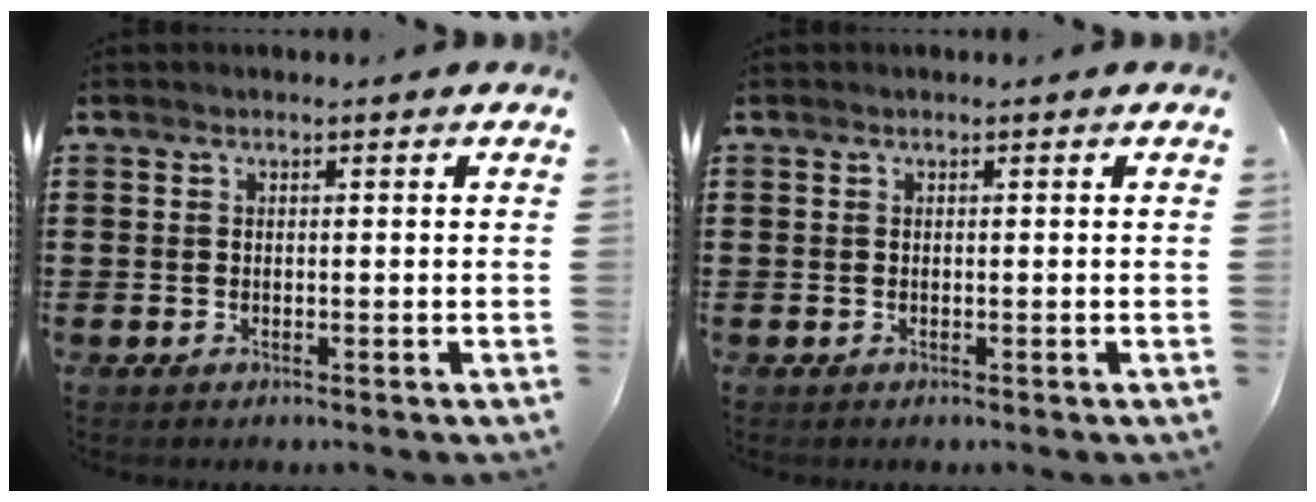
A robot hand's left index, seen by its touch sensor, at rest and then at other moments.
{"total": 0.0}